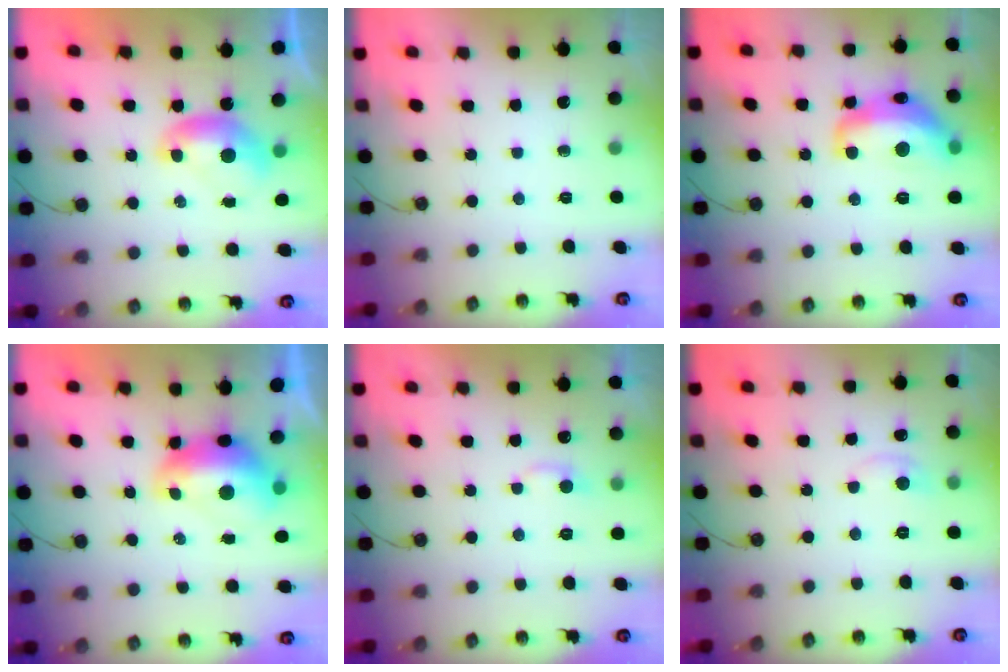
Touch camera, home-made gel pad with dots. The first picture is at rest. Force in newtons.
{"total": 0.0}
{"total": 8.1, "press": 8.1, "slide": 0.8}
{"total": 2.8, "press": 2.7, "slide": 0.7}
{"total": 2.4, "press": 2.4, "slide": 0.4}
{"total": 0.7, "press": 0.3, "slide": 0.7}